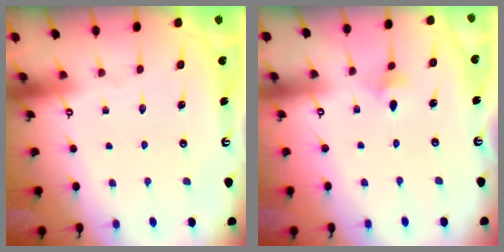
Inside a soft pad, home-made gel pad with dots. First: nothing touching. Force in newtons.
{"total": 2.9, "press": 2.9, "slide": 0.6}